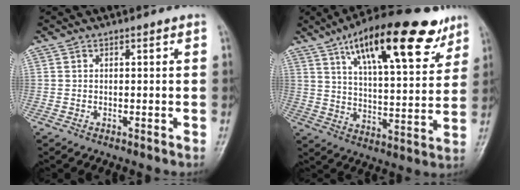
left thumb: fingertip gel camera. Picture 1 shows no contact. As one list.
[{"total": 22.3, "force": [12.9, 7.6, 16.6], "torque": [-0.231, -0.034, 0.204]}]